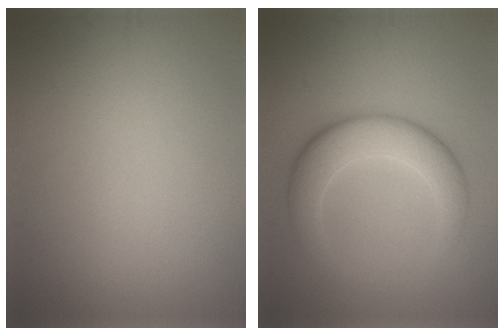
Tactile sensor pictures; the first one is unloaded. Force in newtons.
{"total": 5.6, "press": 5.6, "slide": 0.1}